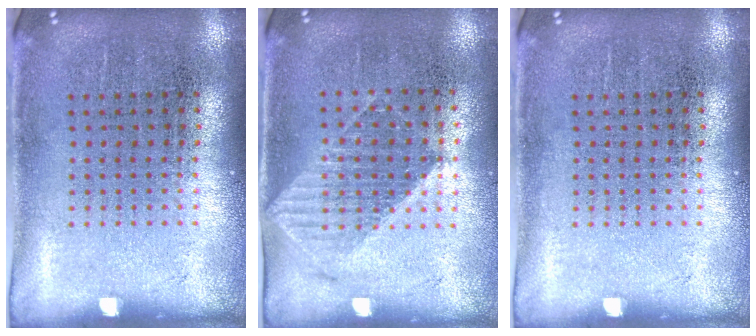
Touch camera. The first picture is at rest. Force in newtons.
{"total": 1.2, "press": 1.1, "slide": 0.3}
{"total": 0.0}